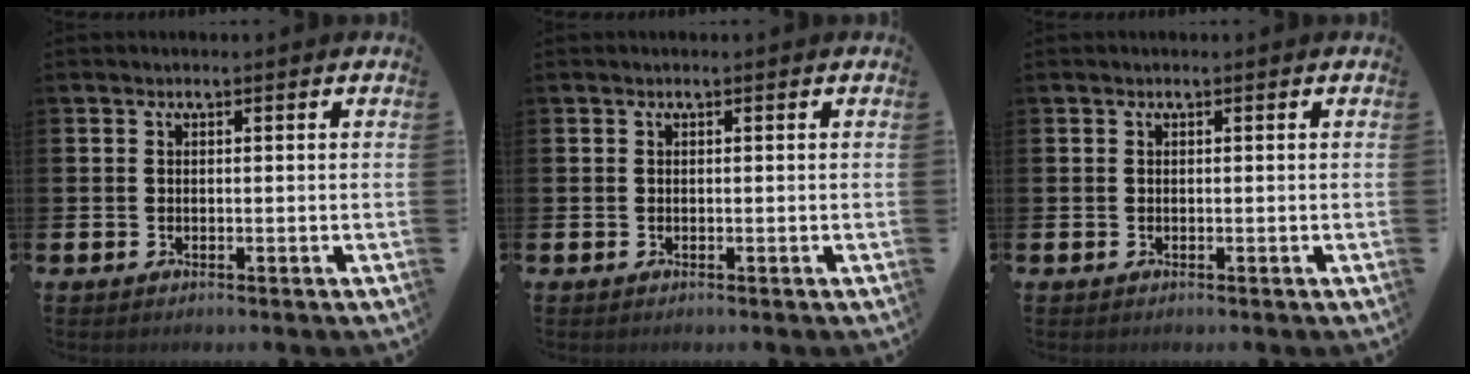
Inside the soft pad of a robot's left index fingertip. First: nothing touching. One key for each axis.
{"total": 0.0}
{"total": 0.0}